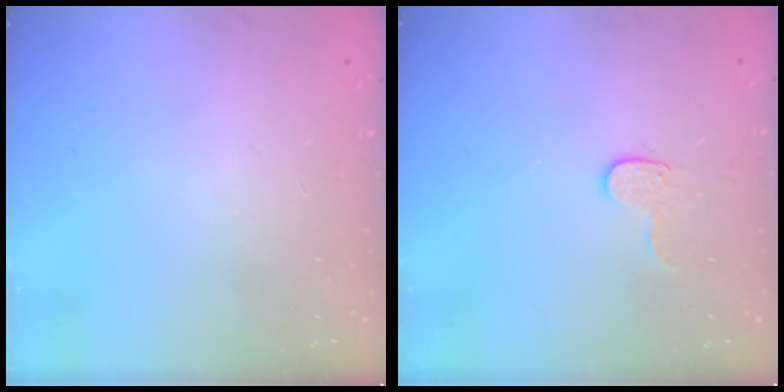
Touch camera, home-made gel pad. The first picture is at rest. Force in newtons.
{"total": 5.5, "press": 5.5, "slide": 0.5}